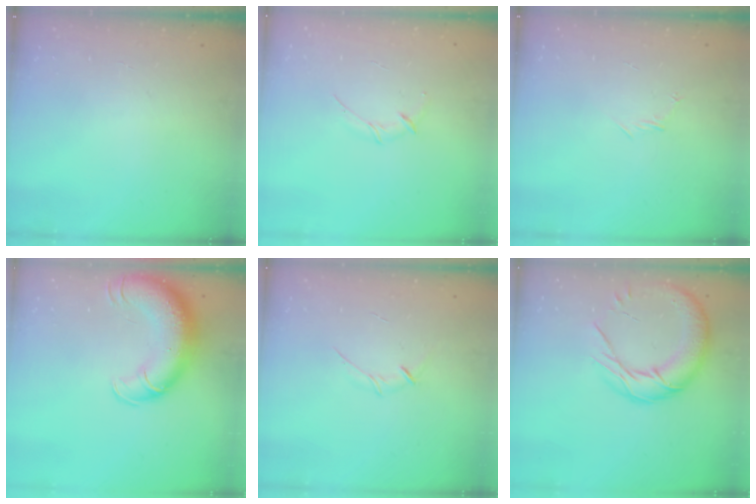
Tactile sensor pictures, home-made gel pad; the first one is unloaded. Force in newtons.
{"total": 3.0, "press": 2.9, "slide": 0.8}
{"total": 4.1, "press": 3.9, "slide": 1.2}
{"total": 16.2, "press": 15.7, "slide": 3.9}
{"total": 3.5, "press": 3.4, "slide": 0.8}
{"total": 16.6, "press": 16.4, "slide": 2.3}